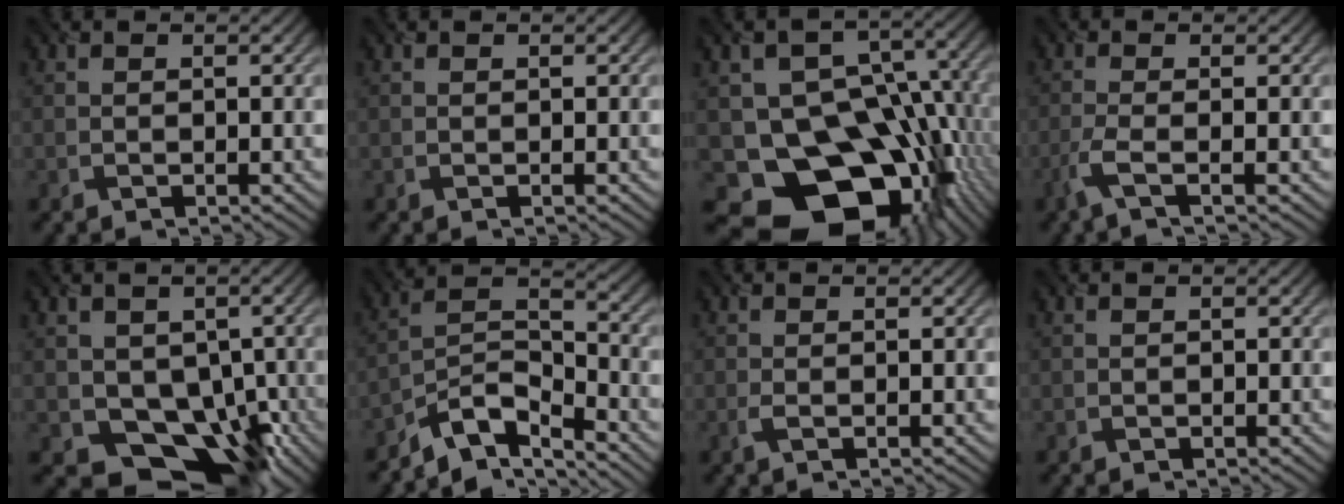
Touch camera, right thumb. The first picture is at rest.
{"total": 0.0}
{"total": 18.6, "force": [-6.5, 13.9, 10.5], "torque": [-0.152, -0.023, -0.091]}
{"total": 2.8, "force": [-1.3, 0.3, 2.4], "torque": [-0.052, 0.003, -0.042]}
{"total": 10.5, "force": [-2.3, 7.8, 6.6], "torque": [-0.098, -0.033, -0.029]}
{"total": 8.1, "force": [-6.4, 2.8, 4.2], "torque": [-0.071, -0.004, -0.135]}
{"total": 0.8, "force": [-0.3, 0.2, 0.8], "torque": [-0.021, 0.000, -0.006]}
{"total": 0.0}